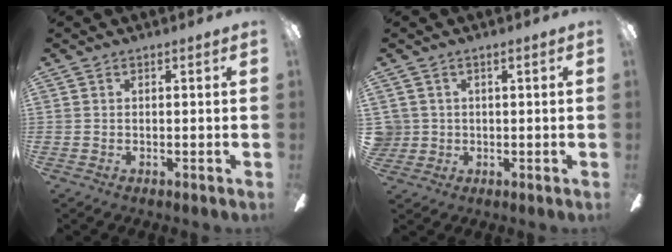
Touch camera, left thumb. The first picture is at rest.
{"total": 2.9, "force": [0.7, 2.8, 0.3], "torque": [-0.014, 0.007, 0.013]}